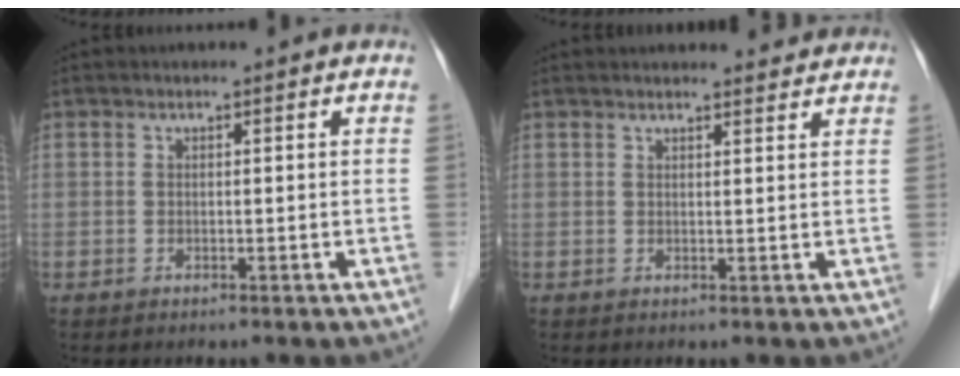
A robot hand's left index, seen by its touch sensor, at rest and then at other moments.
{"total": 6.6, "force": [6.3, 1.0, 1.3], "torque": [-0.008, 0.016, 0.065]}